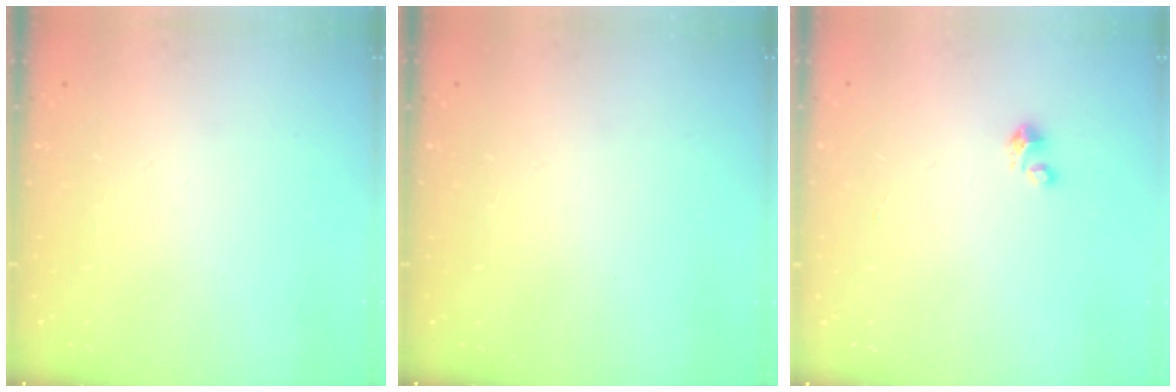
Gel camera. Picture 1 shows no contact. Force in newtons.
{"total": 0.0}
{"total": 2.1, "press": 2.1, "slide": 0.1}